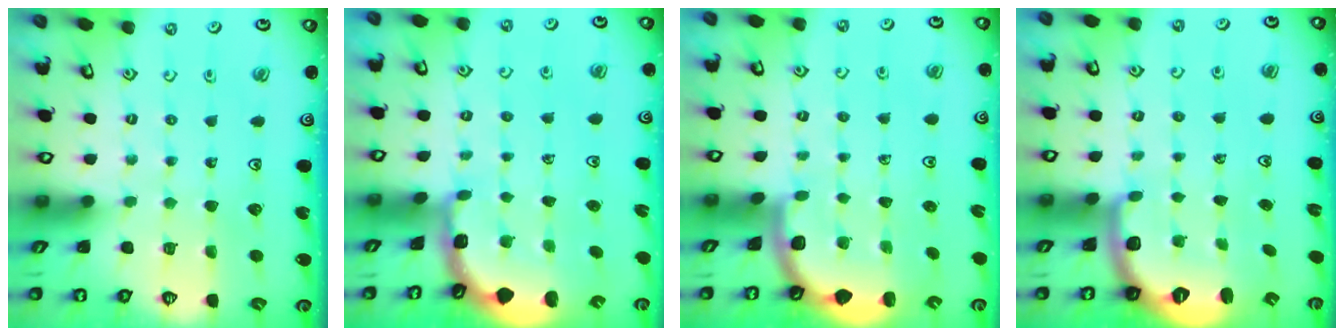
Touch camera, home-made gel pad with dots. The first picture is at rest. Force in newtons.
{"total": 1.8, "press": 1.8, "slide": 0.2}
{"total": 1.6, "press": 1.6, "slide": 0.0}
{"total": 2.7, "press": 1.8, "slide": 2.0}